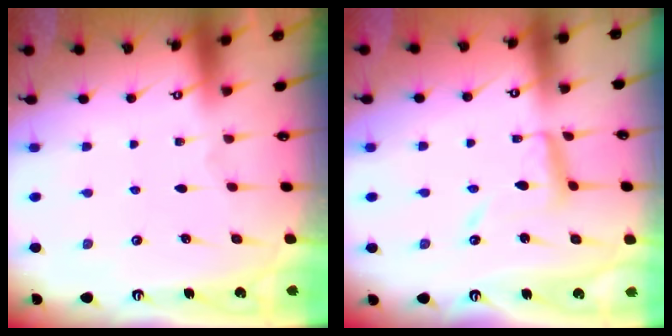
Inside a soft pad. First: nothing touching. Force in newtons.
{"total": 10.6, "press": 10.6, "slide": 1.0}